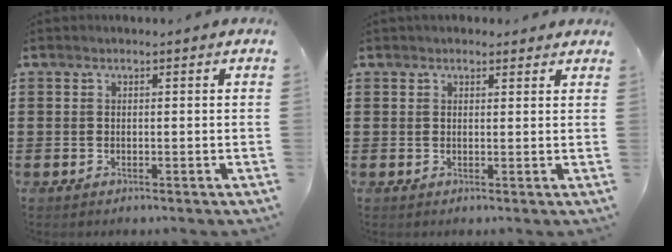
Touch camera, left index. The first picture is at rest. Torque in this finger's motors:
{"motor_torque": [0.84, -1.30, 0.29, 0.09]}